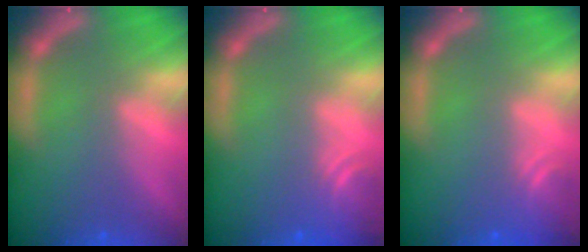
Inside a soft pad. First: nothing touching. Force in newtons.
{"total": 3.0}
{"total": 2.4}